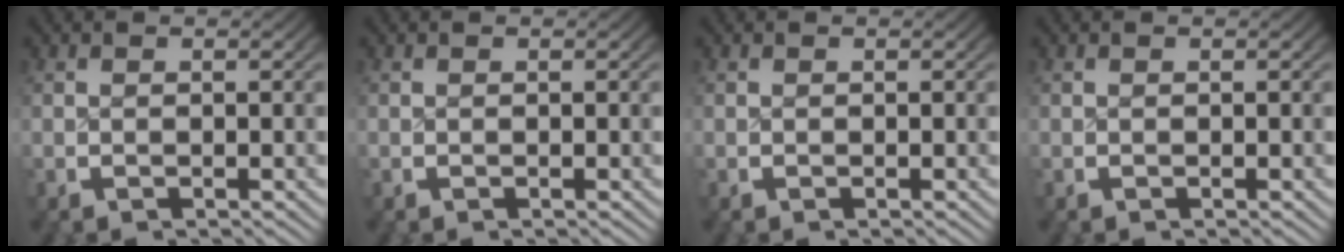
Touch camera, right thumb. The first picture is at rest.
{"total": 0.0}
{"total": 0.0}
{"total": 0.0}